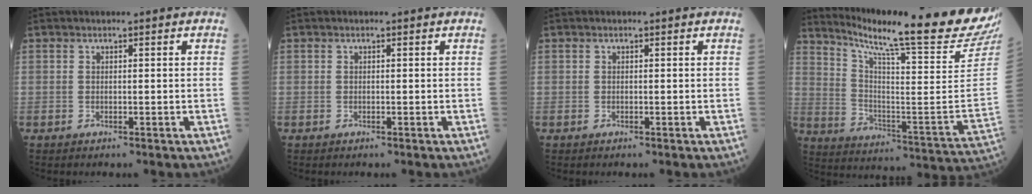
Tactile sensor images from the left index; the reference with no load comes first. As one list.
[{"total": 0.0}, {"total": 0.0}, {"total": 25.9, "force": [22.9, -1.6, 12.0], "torque": [-0.205, -0.106, 0.319]}]